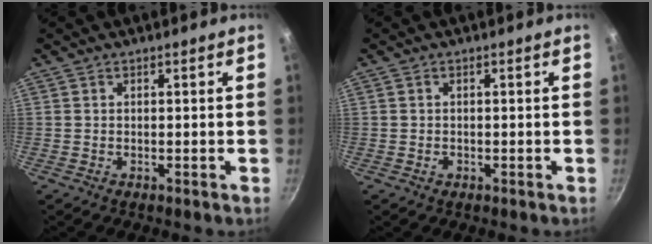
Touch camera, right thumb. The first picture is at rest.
{"total": 1.0, "force": [-0.3, 0.9, 0.4], "torque": [-0.005, 0.001, -0.004]}